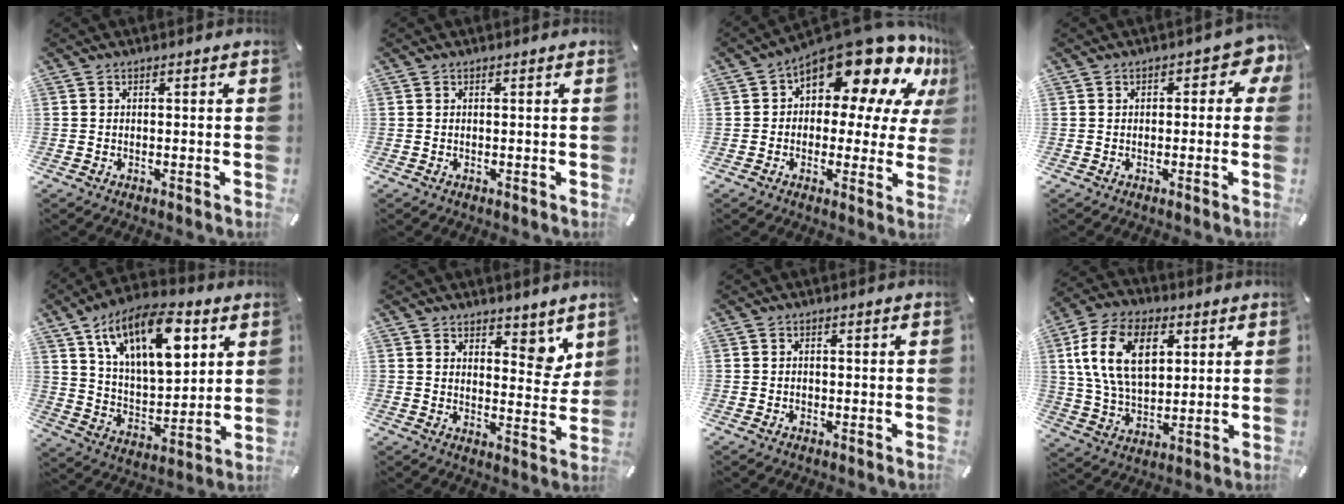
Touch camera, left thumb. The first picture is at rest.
{"total": 0.0}
{"total": 19.0, "force": [11.8, 9.2, 11.6], "torque": [-0.173, -0.088, 0.203]}
{"total": 4.2, "force": [0.6, 2.6, 3.2], "torque": [-0.040, 0.004, 0.005]}
{"total": 18.4, "force": [9.6, 9.6, 12.5], "torque": [-0.218, -0.032, 0.165]}
{"total": 7.2, "force": [4.8, 4.1, 3.4], "torque": [-0.018, -0.039, 0.080]}
{"total": 0.8, "force": [-0.2, 0.6, 0.5], "torque": [-0.011, 0.001, -0.005]}
{"total": 15.9, "force": [5.2, 10.2, 11.1], "torque": [-0.233, 0.003, 0.090]}